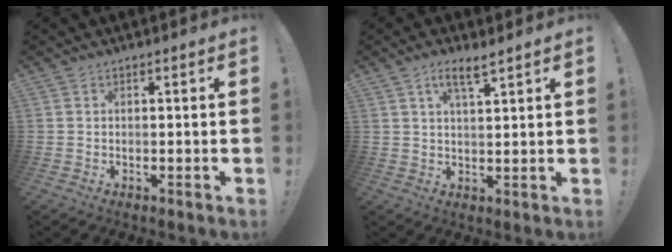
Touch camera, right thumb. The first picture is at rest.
{"total": 5.4, "force": [3.5, 1.4, 3.9], "torque": [-0.072, -0.013, 0.060]}